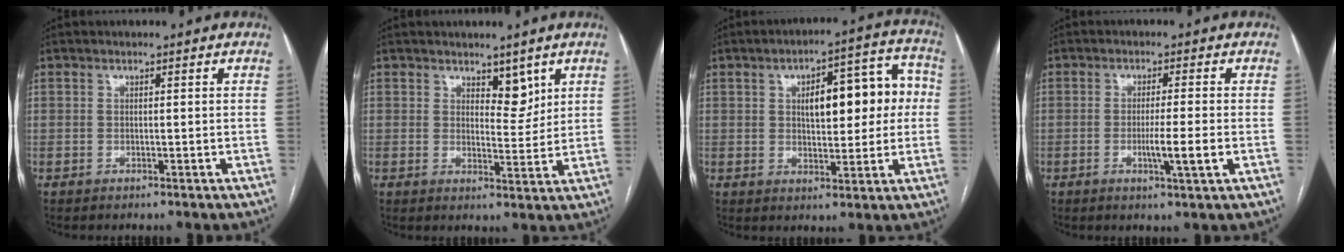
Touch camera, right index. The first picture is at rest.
{"total": 4.0, "force": [2.6, 1.9, 2.3], "torque": [-0.027, -0.008, 0.042]}
{"total": 12.3, "force": [1.6, 4.9, 11.2], "torque": [-0.144, 0.041, 0.028]}
{"total": 4.9, "force": [-1.3, -0.4, 4.7], "torque": [-0.082, -0.011, -0.021]}